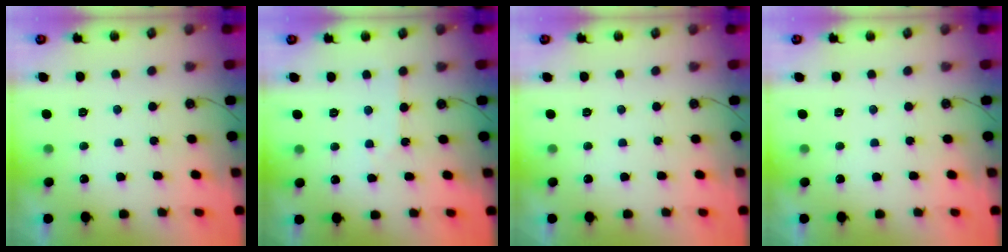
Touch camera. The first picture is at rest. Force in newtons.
{"total": 2.6, "press": 2.6, "slide": 0.5}
{"total": 0.0}
{"total": 0.0}